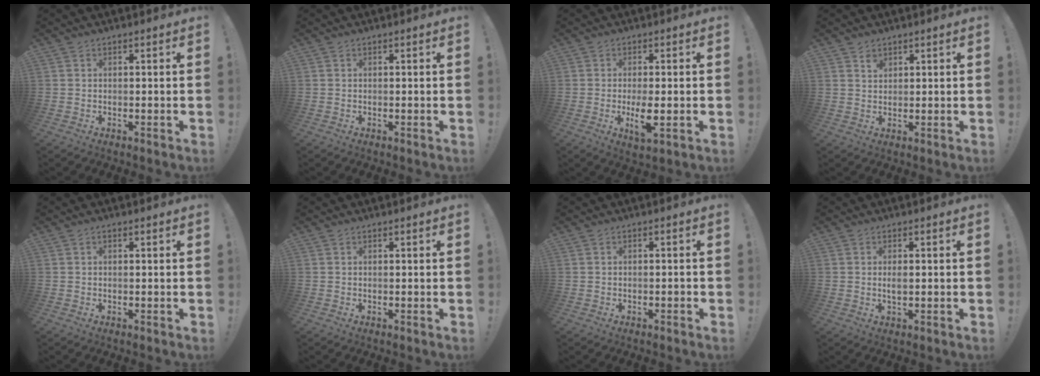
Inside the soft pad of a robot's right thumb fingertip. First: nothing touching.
{"total": 0.0}
{"total": 6.1, "force": [-1.1, 1.4, 5.8], "torque": [-0.107, -0.012, -0.018]}
{"total": 1.9, "force": [1.4, 1.3, 0.4], "torque": [0.012, -0.013, 0.023]}
{"total": 0.0}
{"total": 0.0}
{"total": 1.2, "force": [-0.9, 0.4, 0.7], "torque": [-0.009, 0.003, -0.015]}
{"total": 2.3, "force": [0.0, 1.0, 2.1], "torque": [-0.033, 0.001, -0.002]}